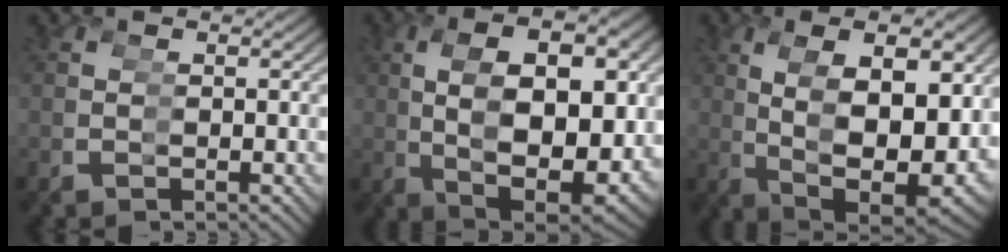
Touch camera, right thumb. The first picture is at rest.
{"total": 9.2, "force": [0.1, 4.7, 7.9], "torque": [-0.162, 0.002, 0.014]}
{"total": 11.1, "force": [-0.6, 6.3, 9.2], "torque": [-0.180, -0.009, 0.008]}